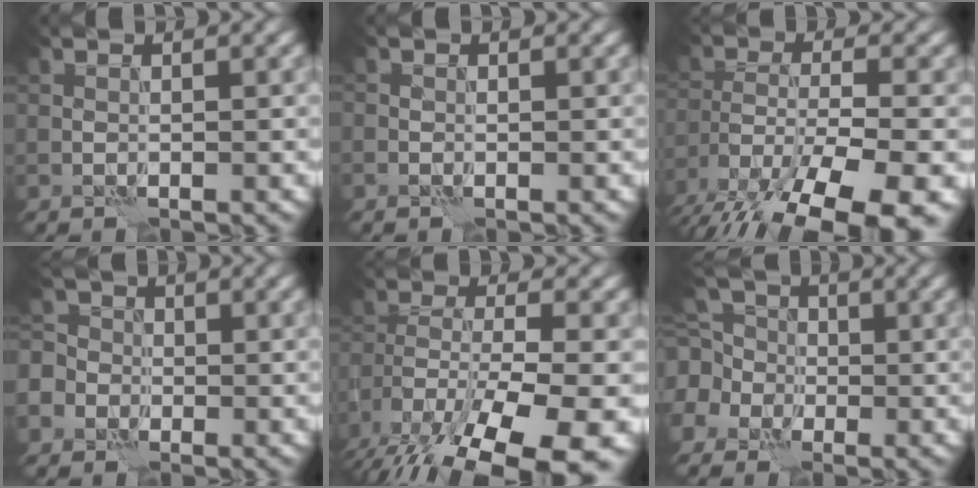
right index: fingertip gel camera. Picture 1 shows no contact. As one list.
[{"total": 0.6, "force": [-0.2, 0.5, 0.1], "torque": [0.001, -0.002, -0.004]}, {"total": 13.5, "force": [-9.4, 4.8, 8.4], "torque": [-0.163, -0.036, -0.146]}, {"total": 5.7, "force": [-2.8, 4.7, 1.6], "torque": [-0.032, 0.004, -0.069]}, {"total": 14.2, "force": [-9.3, 5.4, 9.2], "torque": [-0.189, -0.037, -0.138]}, {"total": 6.9, "force": [-0.8, 6.2, 3.0], "torque": [-0.070, 0.018, -0.054]}]